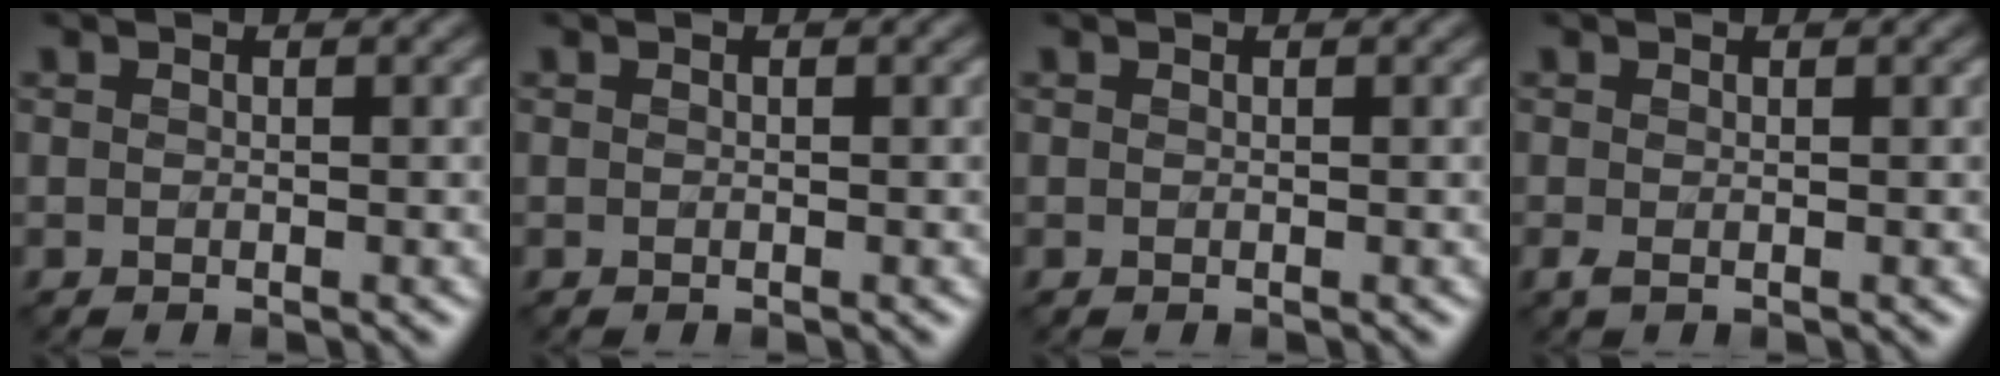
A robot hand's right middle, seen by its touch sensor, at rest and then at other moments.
{"total": 0.0}
{"total": 0.0}
{"total": 0.8, "force": [-0.2, 0.4, 0.6], "torque": [-0.022, -0.001, -0.004]}